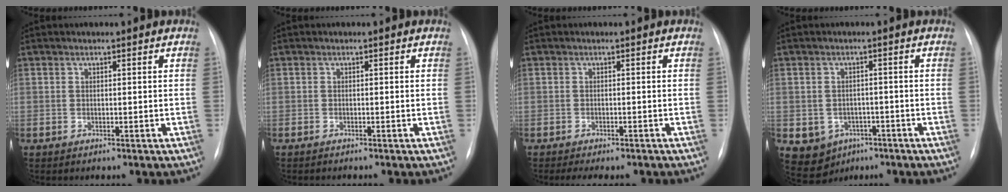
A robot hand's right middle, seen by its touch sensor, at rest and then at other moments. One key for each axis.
{"total": 1.2, "fx": -1.1, "fy": 0.2, "fz": 0.6, "tx": -0.010, "ty": -0.005, "tz": -0.013}
{"total": 6.1, "fx": -5.1, "fy": 1.9, "fz": 2.8, "tx": -0.031, "ty": 0.000, "tz": -0.061}
{"total": 7.1, "fx": -3.2, "fy": 6.1, "fz": 2.0, "tx": -0.039, "ty": 0.008, "tz": -0.032}